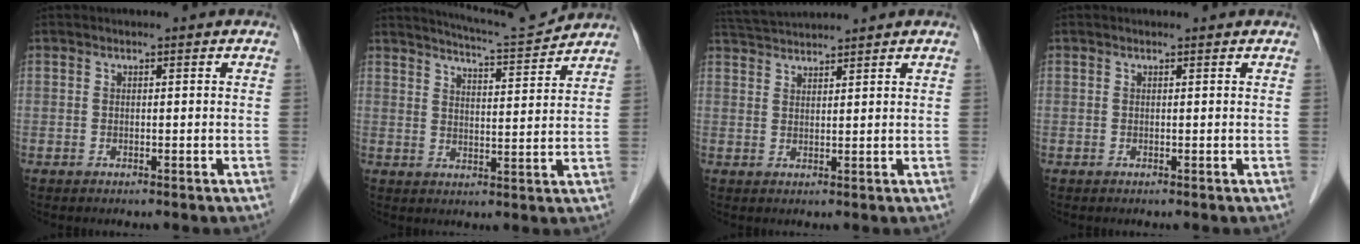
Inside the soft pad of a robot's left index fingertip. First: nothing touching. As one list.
[{"total": 8.9, "force": [8.8, -0.8, 1.7], "torque": [-0.039, -0.003, 0.132]}, {"total": 5.8, "force": [5.6, -0.6, 1.2], "torque": [-0.028, 0.032, 0.102]}, {"total": 1.0, "force": [1.0, 0.1, 0.1], "torque": [-0.010, 0.007, 0.012]}]